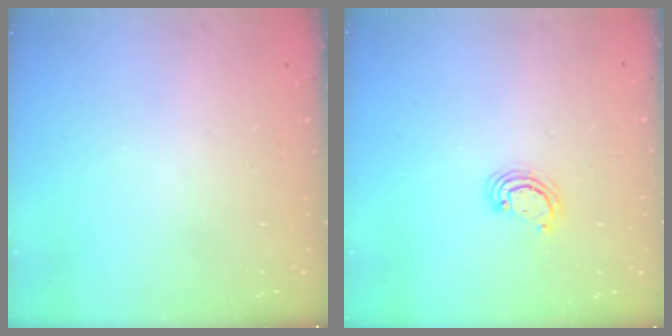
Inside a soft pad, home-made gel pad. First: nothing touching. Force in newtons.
{"total": 3.2, "press": 3.1, "slide": 0.3}